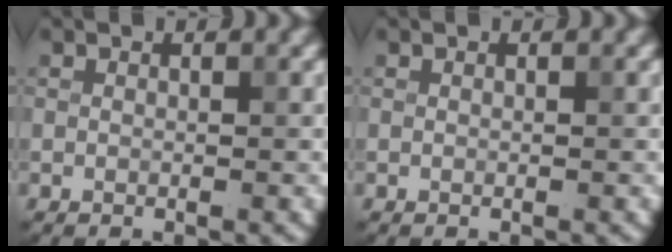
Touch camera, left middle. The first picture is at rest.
{"total": 0.0}